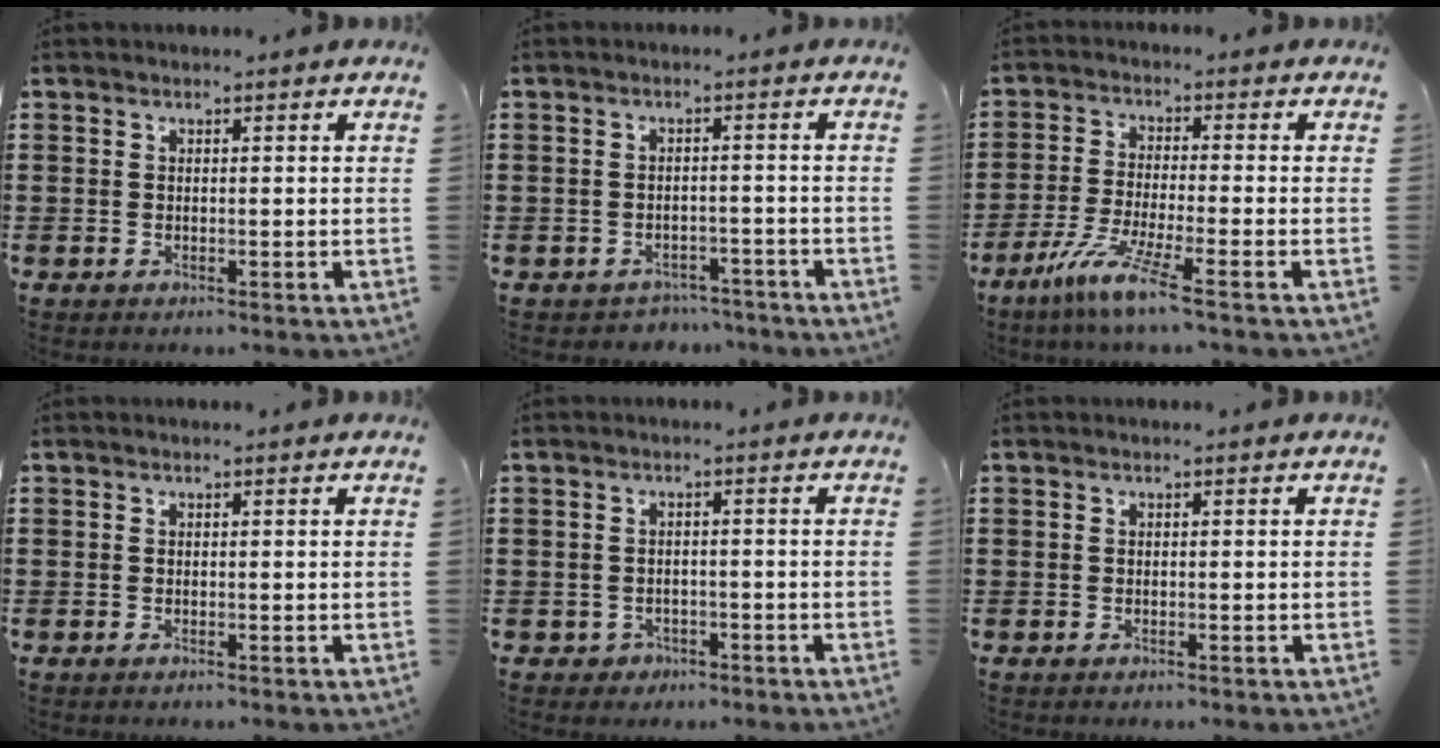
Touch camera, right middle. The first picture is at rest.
{"total": 2.4, "force": [-2.3, 0.7, -0.3], "torque": [-0.005, 0.002, -0.052]}
{"total": 7.3, "force": [-5.1, 0.0, 5.2], "torque": [-0.109, -0.015, -0.098]}
{"total": 0.0}
{"total": 1.6, "force": [-1.2, 1.0, 0.1], "torque": [-0.009, 0.001, -0.029]}
{"total": 0.0}